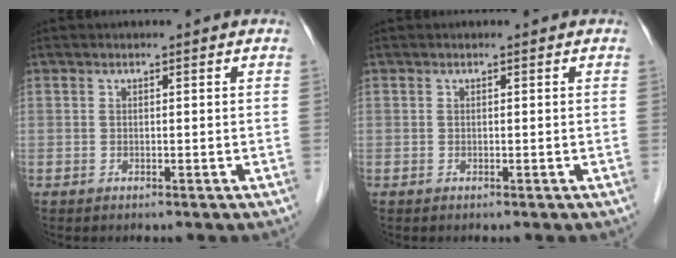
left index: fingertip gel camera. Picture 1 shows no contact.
{"total": 0.0}